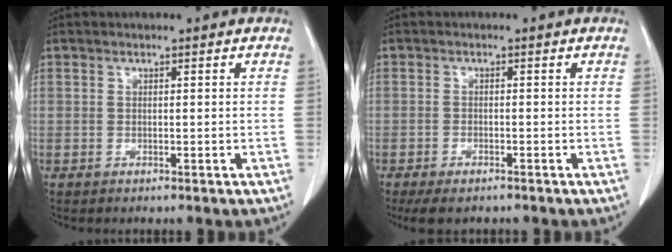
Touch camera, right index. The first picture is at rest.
{"total": 4.2, "force": [-3.3, 1.5, 2.2], "torque": [-0.033, -0.008, -0.047]}